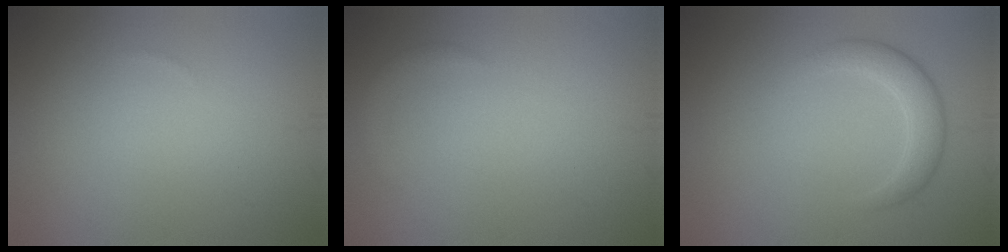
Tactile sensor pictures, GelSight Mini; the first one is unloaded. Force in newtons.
{"total": 1.2, "press": 1.2, "slide": 0.2}
{"total": 2.7, "press": 2.7, "slide": 0.2}